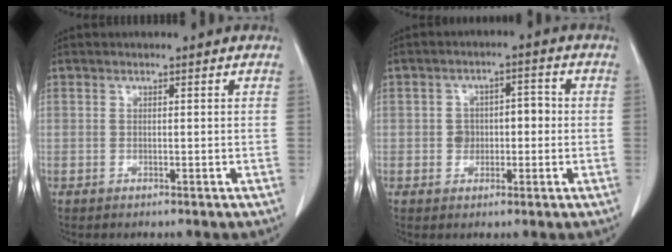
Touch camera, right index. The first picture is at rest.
{"total": 4.6, "force": [-0.5, 3.2, 3.3], "torque": [-0.051, 0.027, -0.004]}